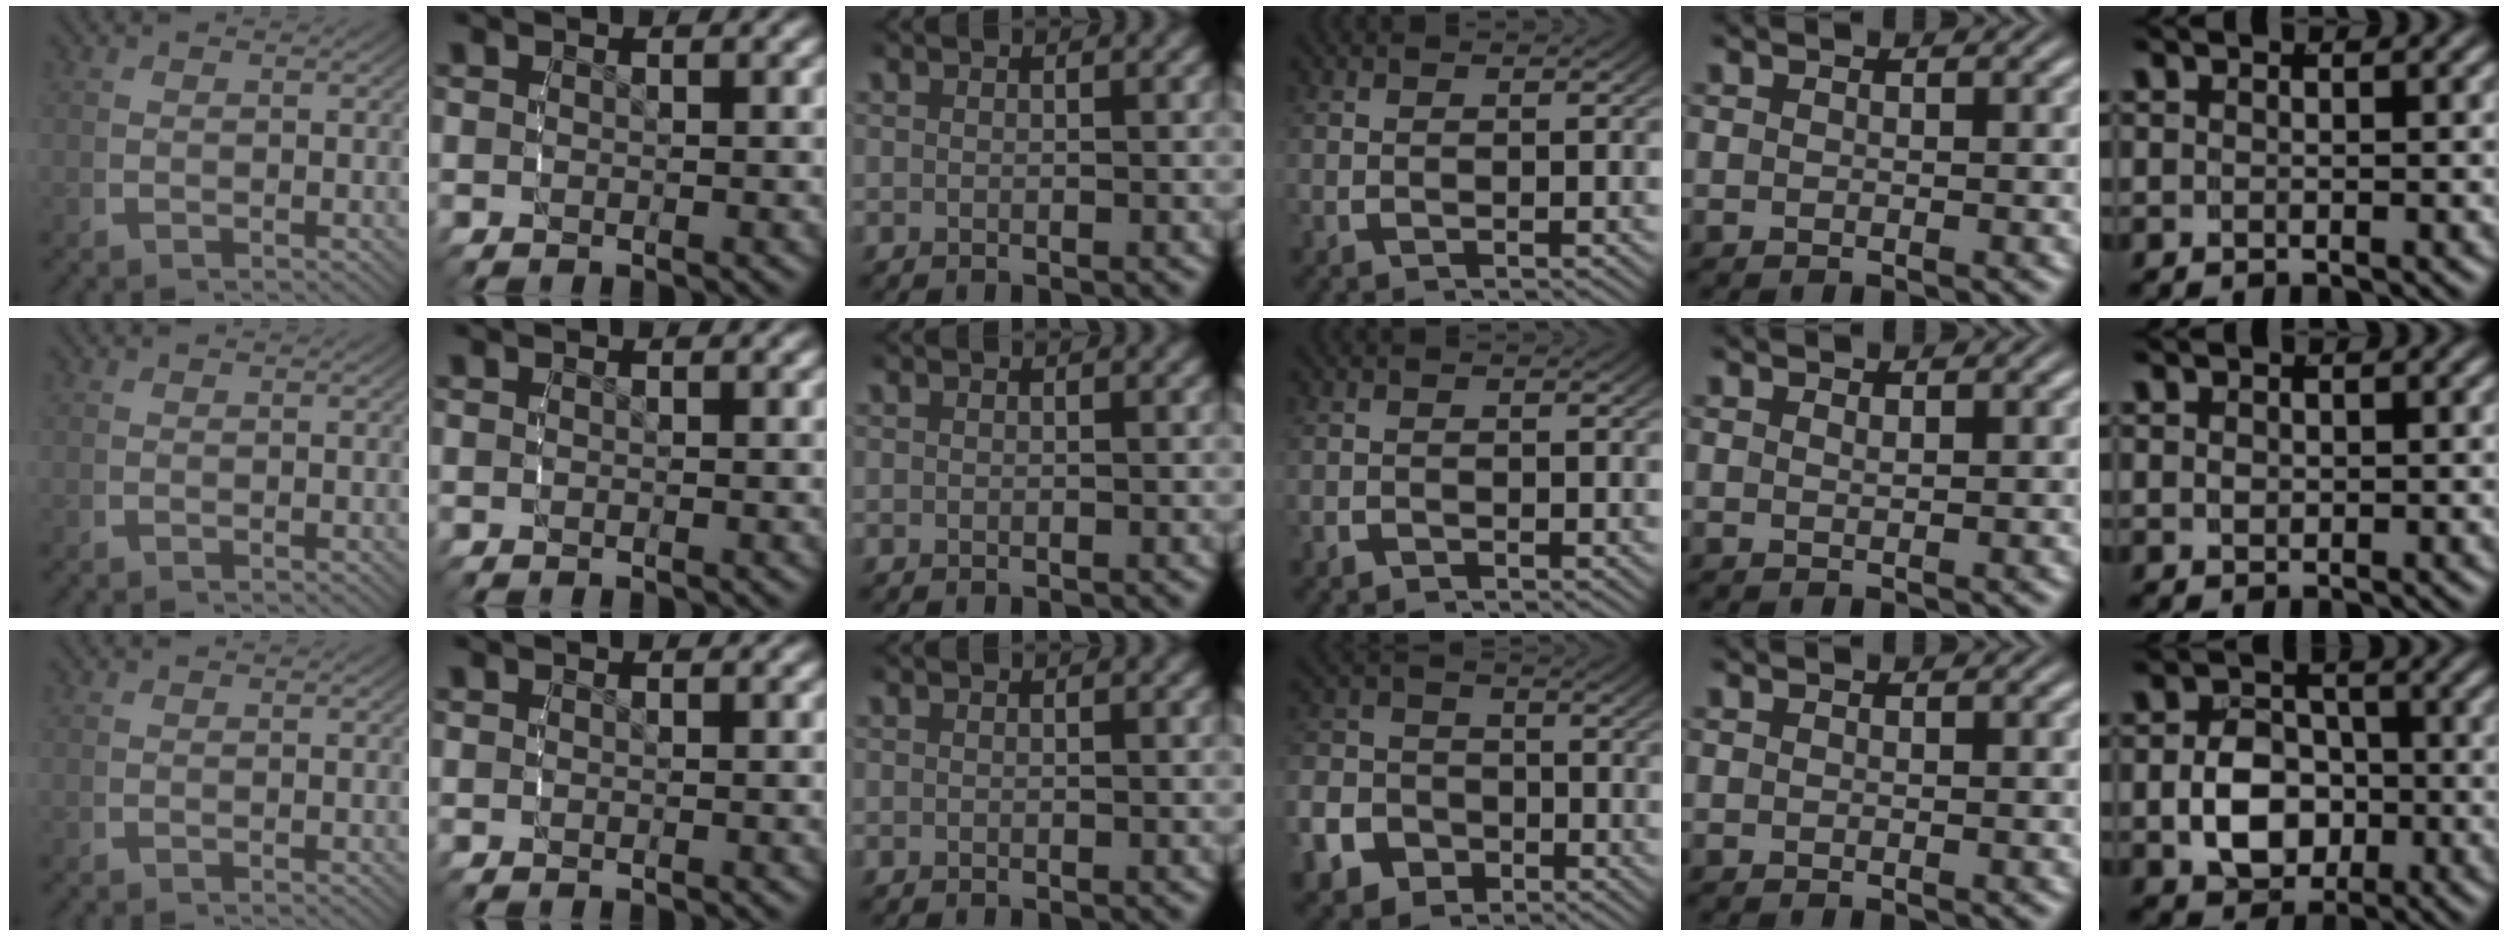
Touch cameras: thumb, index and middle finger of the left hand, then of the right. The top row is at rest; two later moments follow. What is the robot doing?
{"motion": "grasp_and_lifting", "object": "backpack"}